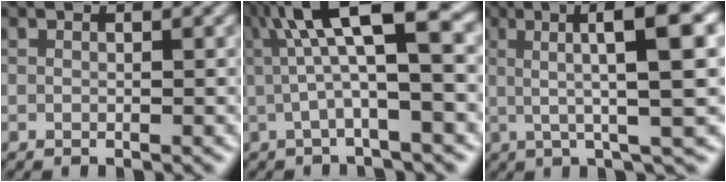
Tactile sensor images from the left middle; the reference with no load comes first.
{"total": 8.2, "force": [1.8, 1.9, 7.8], "torque": [-0.130, 0.020, 0.023]}
{"total": 9.4, "force": [1.9, 1.7, 9.0], "torque": [-0.119, 0.013, 0.029]}